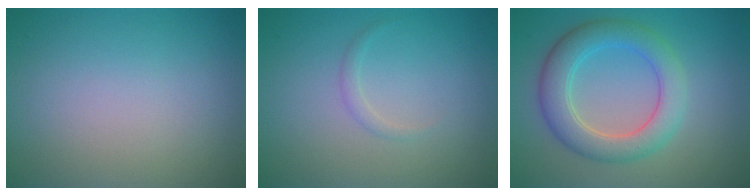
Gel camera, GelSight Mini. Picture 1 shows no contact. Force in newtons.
{"total": 0.7, "press": 0.7, "slide": 0.0}
{"total": 5.2, "press": 5.2, "slide": 0.3}